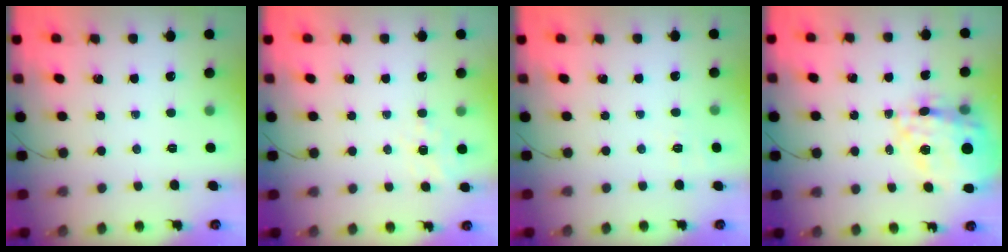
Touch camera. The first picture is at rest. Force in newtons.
{"total": 6.0, "press": 5.6, "slide": 1.9}
{"total": 3.0, "press": 2.4, "slide": 1.8}
{"total": 23.6, "press": 23.1, "slide": 4.8}